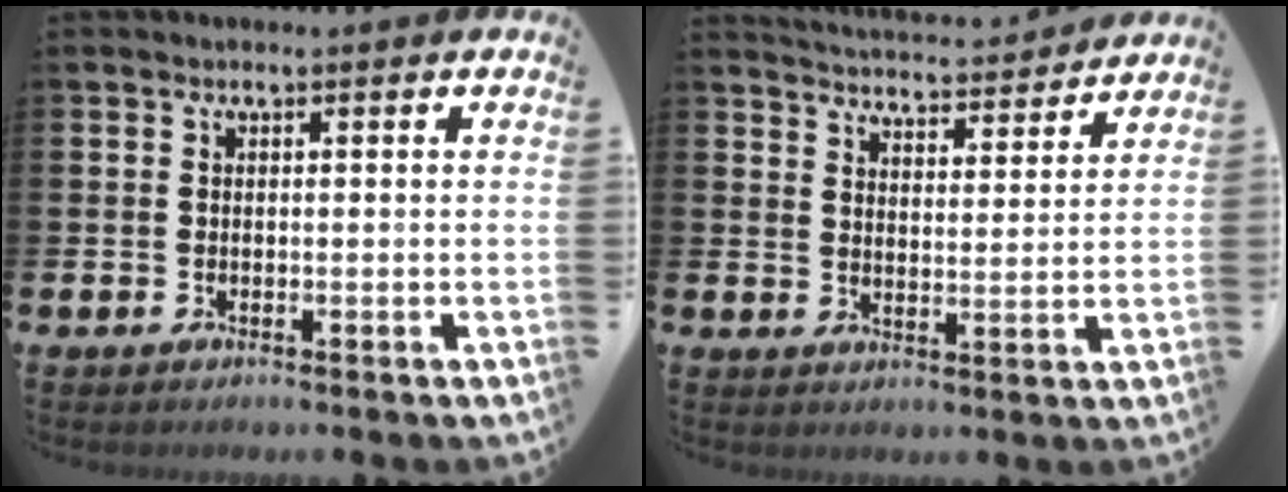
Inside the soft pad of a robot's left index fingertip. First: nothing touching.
{"total": 4.5, "force": [4.5, 0.4, -0.1], "torque": [-0.013, -0.038, 0.079]}